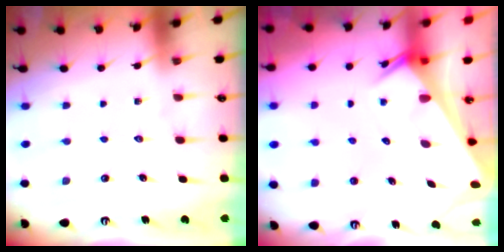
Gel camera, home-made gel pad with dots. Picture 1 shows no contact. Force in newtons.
{"total": 2.6, "press": 2.6, "slide": 0.1}